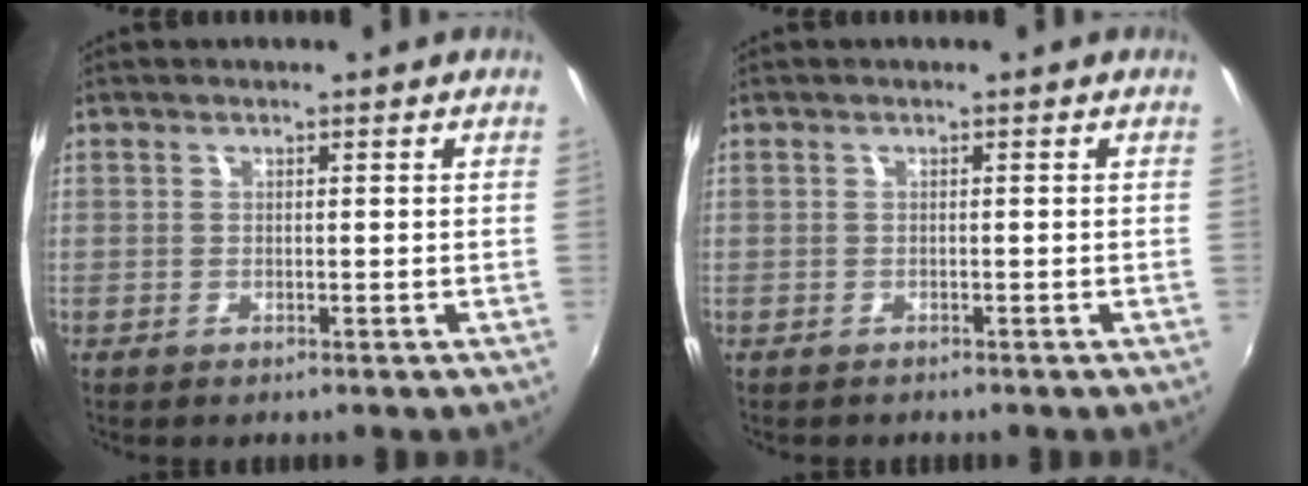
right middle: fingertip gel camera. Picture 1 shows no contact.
{"total": 0.5, "force": [-0.5, 0.2, -0.1], "torque": [-0.002, -0.001, -0.008]}